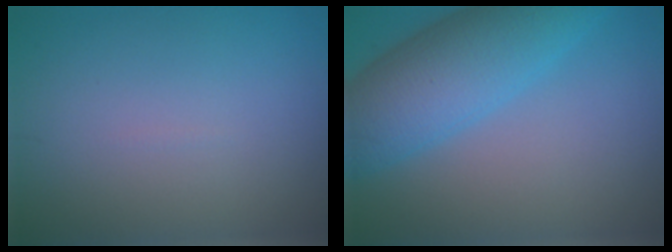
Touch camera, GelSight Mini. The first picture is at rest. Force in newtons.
{"total": 8.2, "press": 8.2, "slide": 0.1}